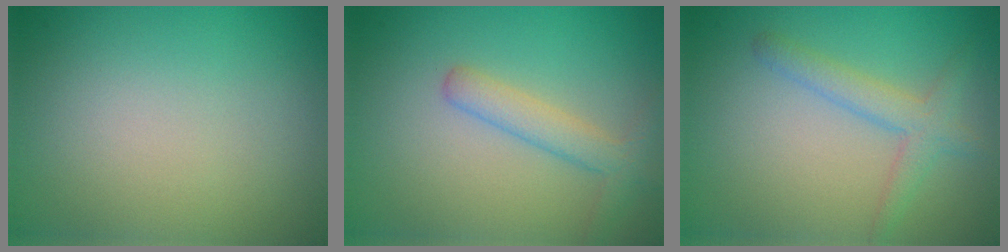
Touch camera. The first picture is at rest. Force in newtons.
{"total": 2.6, "press": 2.6, "slide": 0.1}
{"total": 2.0, "press": 2.0, "slide": 0.1}